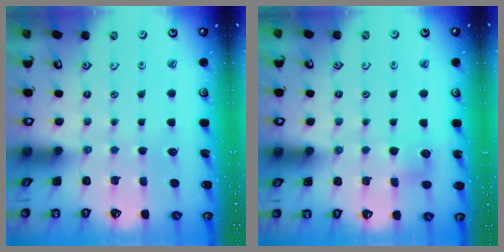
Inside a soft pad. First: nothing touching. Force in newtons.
{"total": 4.9, "press": 4.8, "slide": 0.6}